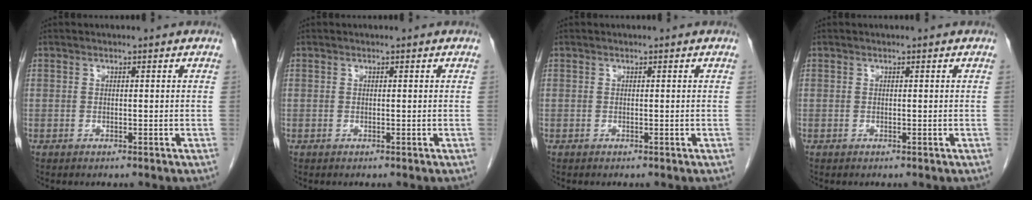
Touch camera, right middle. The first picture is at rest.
{"total": 0.0}
{"total": 0.0}
{"total": 0.0}